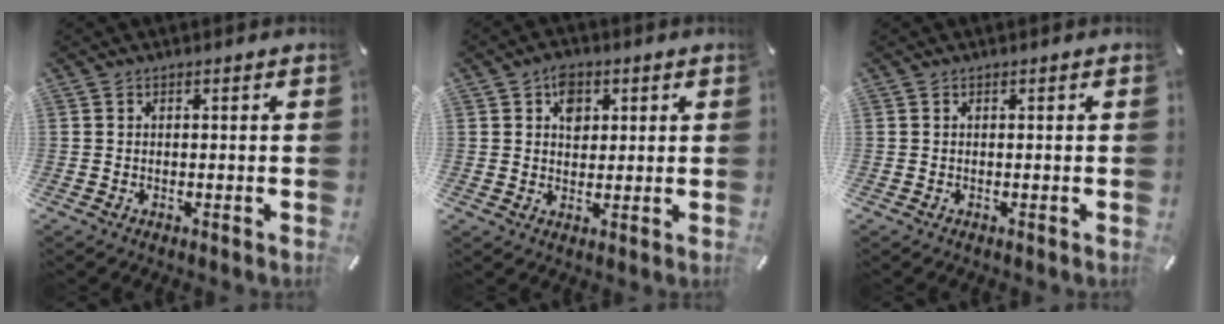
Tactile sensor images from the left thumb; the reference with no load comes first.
{"total": 5.3, "force": [1.7, 4.1, 2.9], "torque": [-0.033, -0.004, 0.023]}
{"total": 0.0}